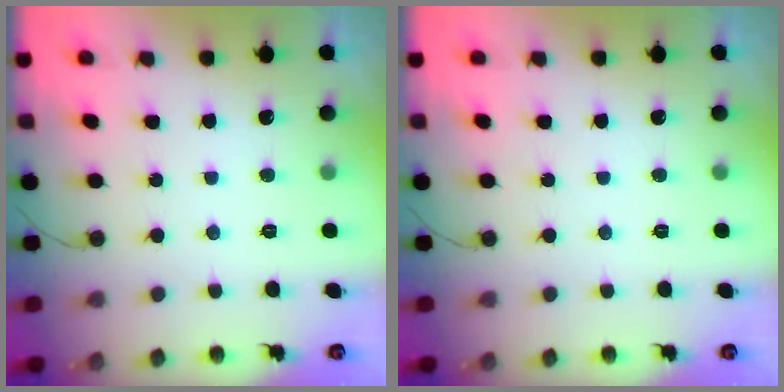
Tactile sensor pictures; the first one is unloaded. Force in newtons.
{"total": 0.0}